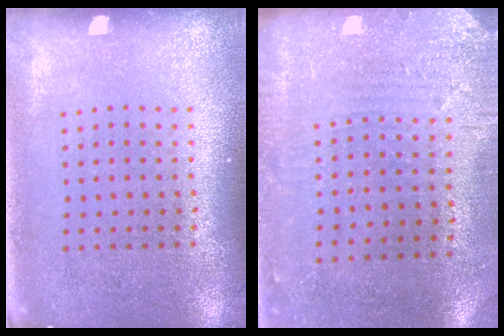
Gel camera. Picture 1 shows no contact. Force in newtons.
{"total": 2.8, "press": 2.3, "slide": 1.7}